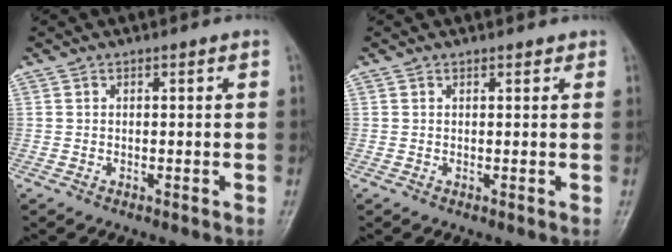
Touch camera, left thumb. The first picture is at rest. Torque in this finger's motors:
{"motor_torque": [-0.31, 0.12, -0.03, -0.06, 0.03]}